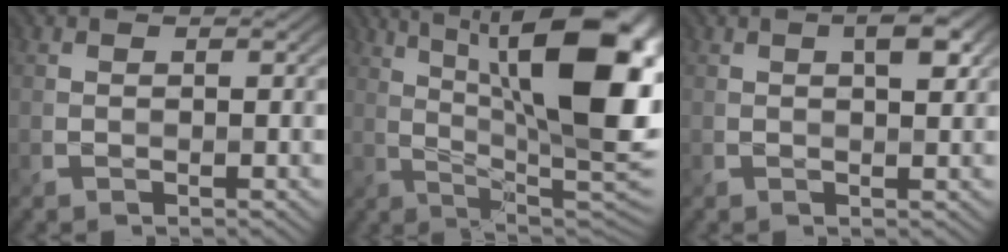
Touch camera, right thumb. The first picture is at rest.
{"total": 18.8, "force": [6.0, 6.4, 16.6], "torque": [-0.217, 0.033, 0.083]}
{"total": 3.1, "force": [1.1, 1.2, 2.6], "torque": [-0.047, 0.002, 0.016]}